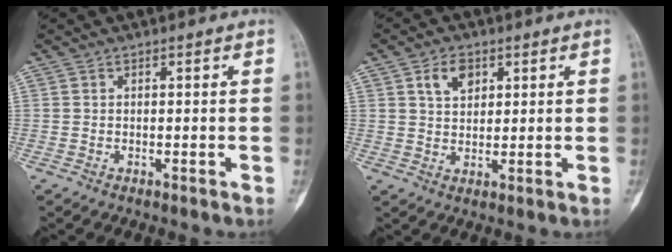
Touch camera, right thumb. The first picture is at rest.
{"total": 5.2, "force": [2.3, 3.4, 3.1], "torque": [-0.039, -0.008, 0.041]}